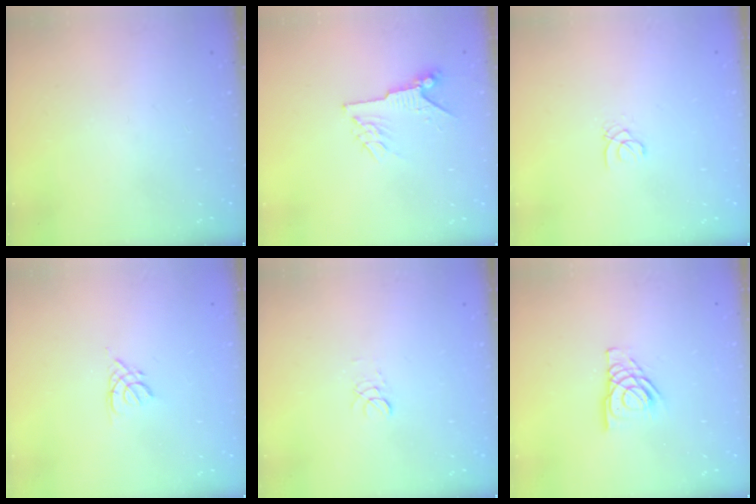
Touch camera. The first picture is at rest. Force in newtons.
{"total": 6.2, "press": 6.2, "slide": 0.6}
{"total": 1.0, "press": 1.0, "slide": 0.1}
{"total": 2.5, "press": 2.5, "slide": 0.6}
{"total": 2.9, "press": 2.8, "slide": 0.3}
{"total": 7.9, "press": 7.9, "slide": 0.8}